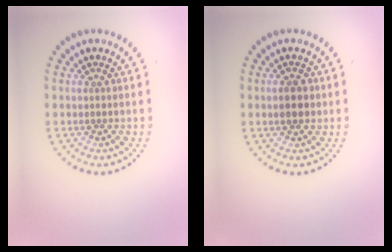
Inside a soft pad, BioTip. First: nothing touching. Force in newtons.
{"total": 2.4, "press": 2.4, "slide": 0.1}